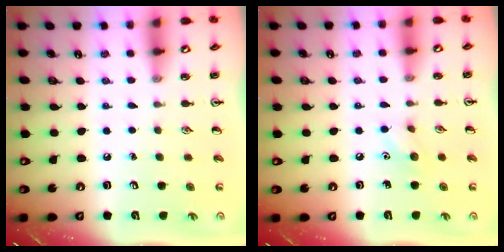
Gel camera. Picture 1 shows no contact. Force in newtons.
{"total": 5.1, "press": 4.9, "slide": 1.3}